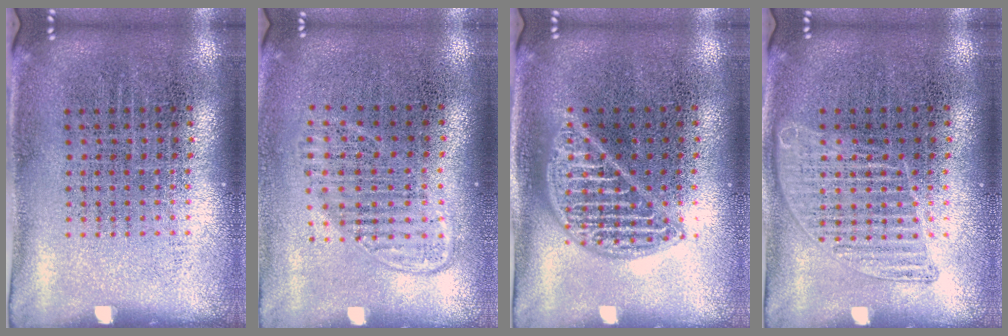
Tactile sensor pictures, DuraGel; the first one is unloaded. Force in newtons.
{"total": 1.4, "press": 1.2, "slide": 0.7}
{"total": 2.3, "press": 2.2, "slide": 0.3}
{"total": 1.7, "press": 1.7, "slide": 0.3}